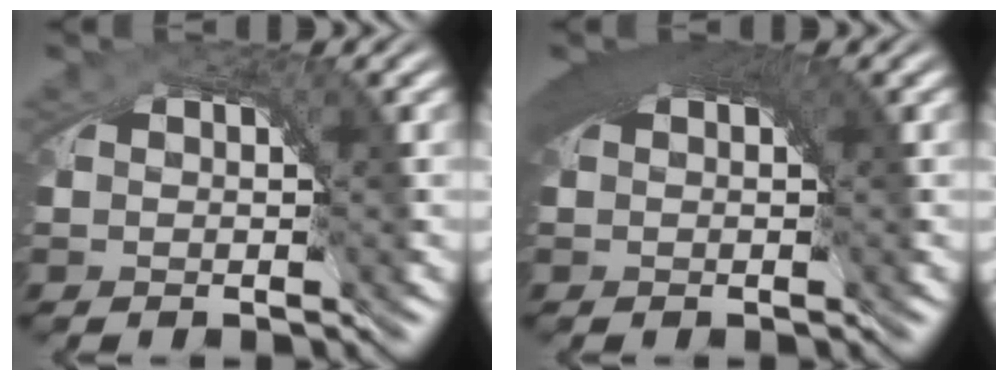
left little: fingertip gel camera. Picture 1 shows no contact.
{"total": 3.9, "force": [1.2, 1.3, 3.4], "torque": [-0.040, 0.008, 0.015]}